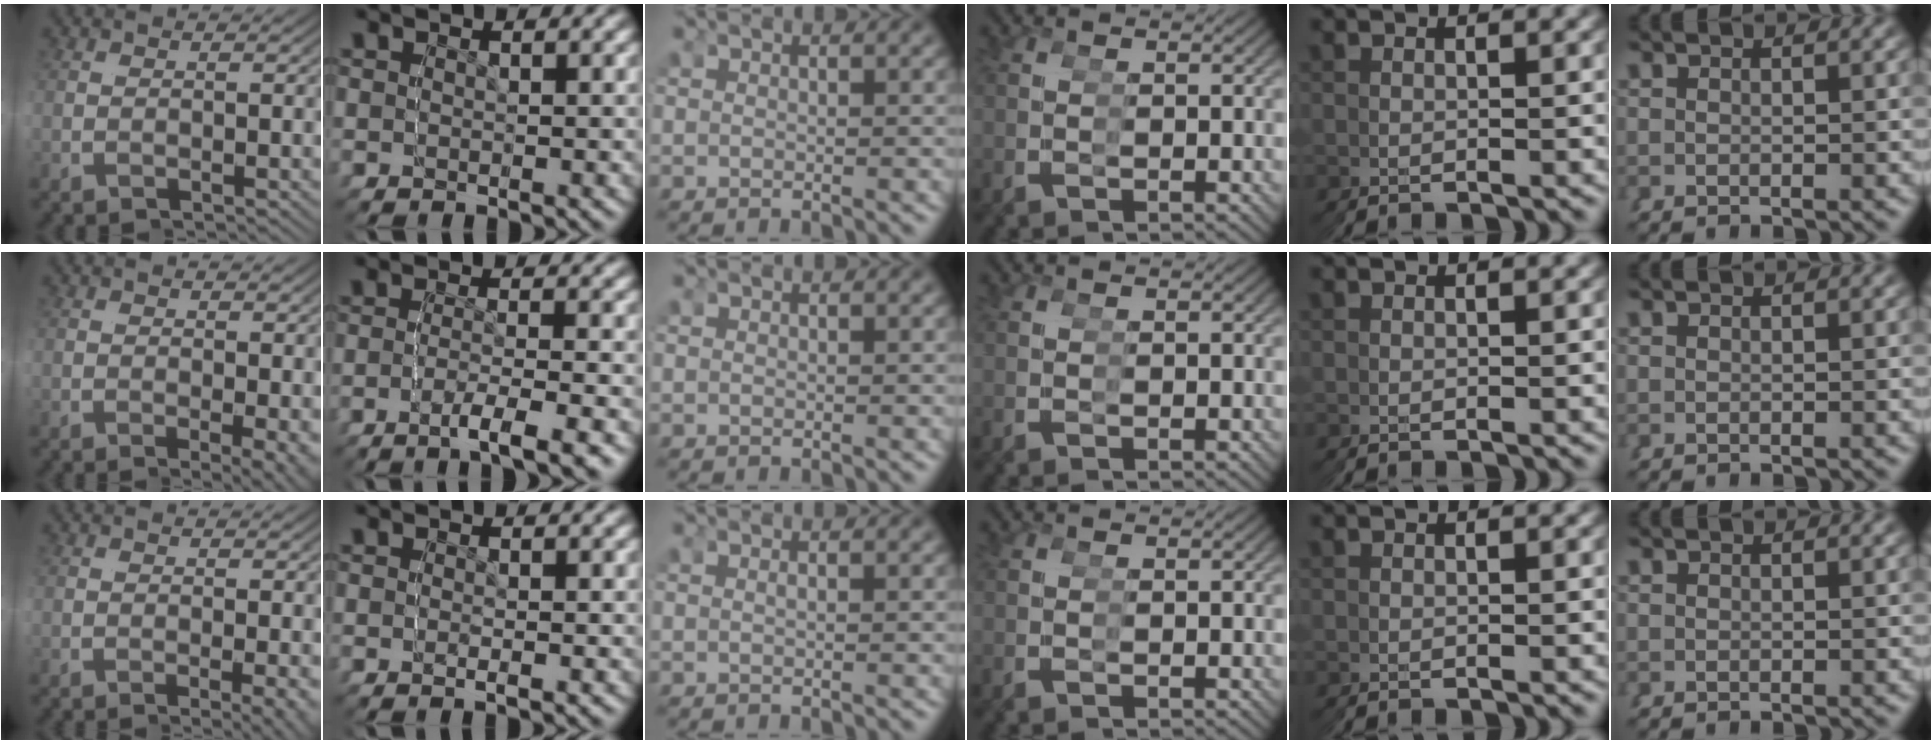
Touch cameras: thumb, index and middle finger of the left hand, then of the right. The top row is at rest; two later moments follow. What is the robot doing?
{"motion": "grasp_and_lifting", "object": "condiment"}